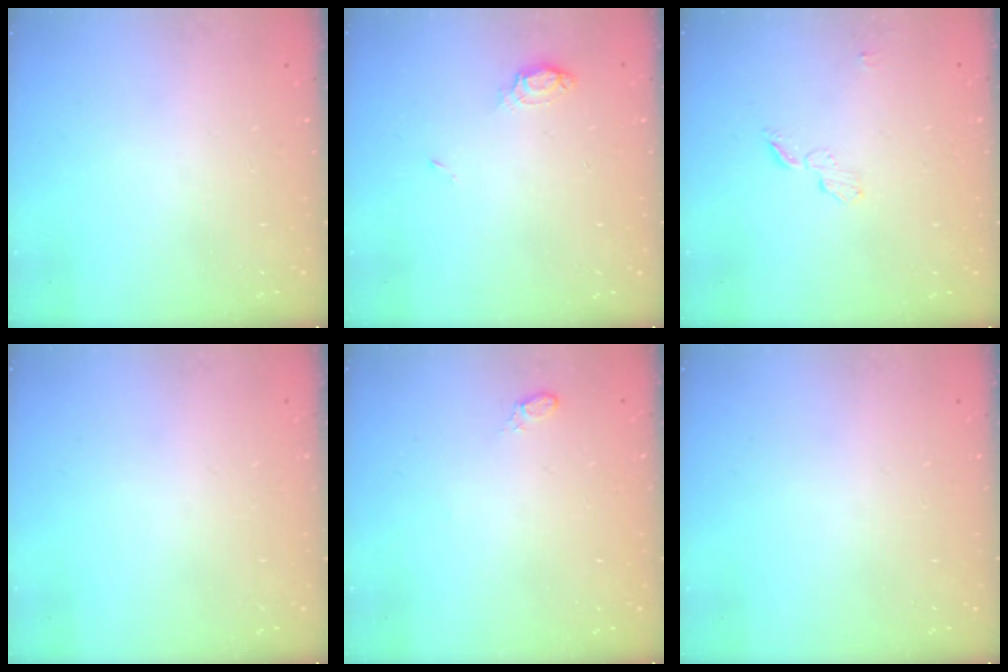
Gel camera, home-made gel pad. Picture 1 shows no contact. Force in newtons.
{"total": 5.6, "press": 5.6, "slide": 0.6}
{"total": 4.7, "press": 4.7, "slide": 0.4}
{"total": 0.0}
{"total": 4.5, "press": 4.3, "slide": 1.4}
{"total": 0.0}